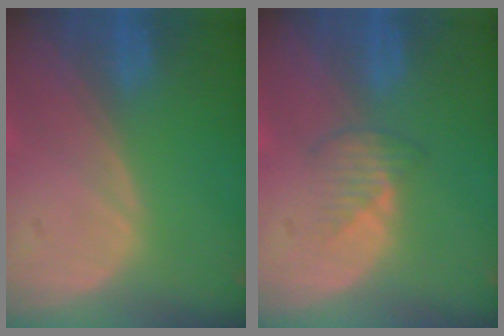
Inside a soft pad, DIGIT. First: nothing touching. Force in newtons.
{"total": 2.5, "press": 2.5, "slide": 0.3}